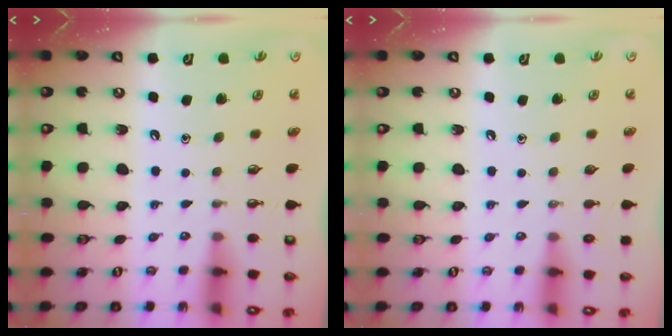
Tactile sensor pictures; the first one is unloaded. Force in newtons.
{"total": 0.0}